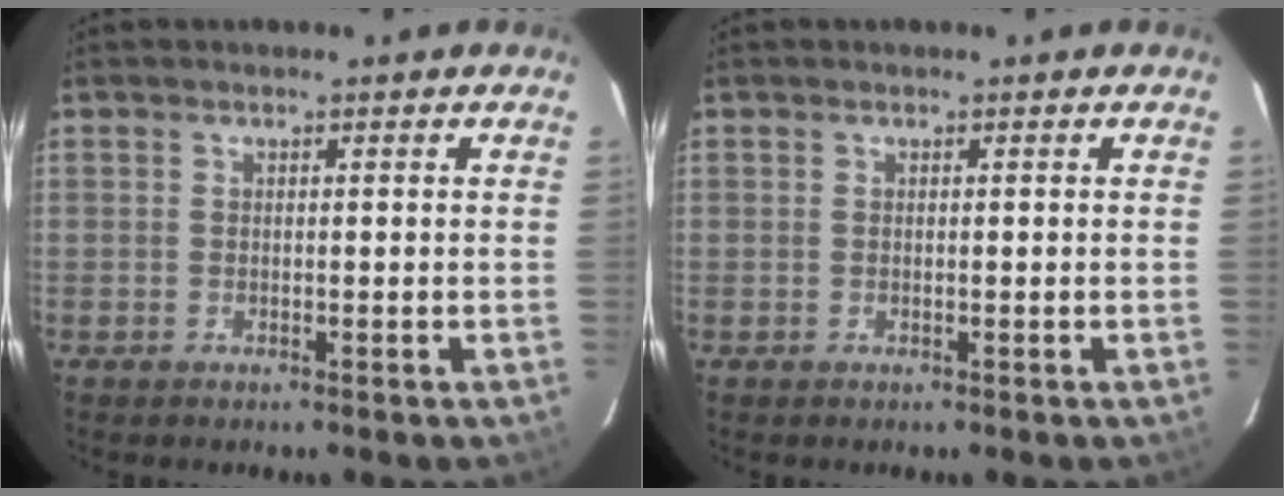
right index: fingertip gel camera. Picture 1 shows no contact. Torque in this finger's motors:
{"motor_torque": [0.04, 0.04, 0.00, 0.00]}